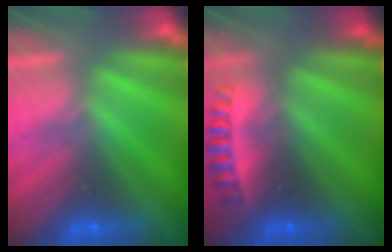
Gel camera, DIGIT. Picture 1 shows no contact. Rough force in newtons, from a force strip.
{"total": 2.7}